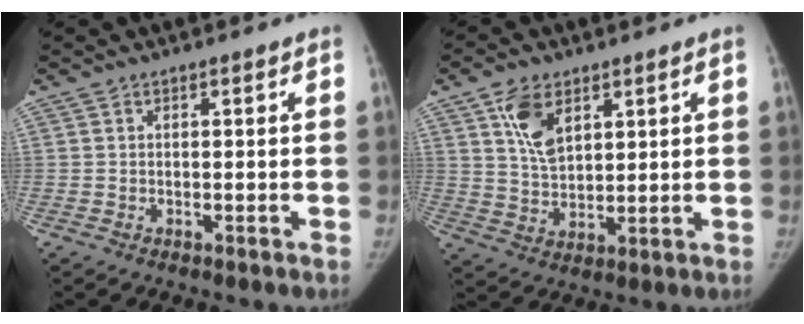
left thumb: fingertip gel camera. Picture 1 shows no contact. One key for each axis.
{"total": 8.2, "fx": 4.0, "fy": 4.9, "fz": 5.3, "tx": -0.076, "ty": -0.022, "tz": 0.079}